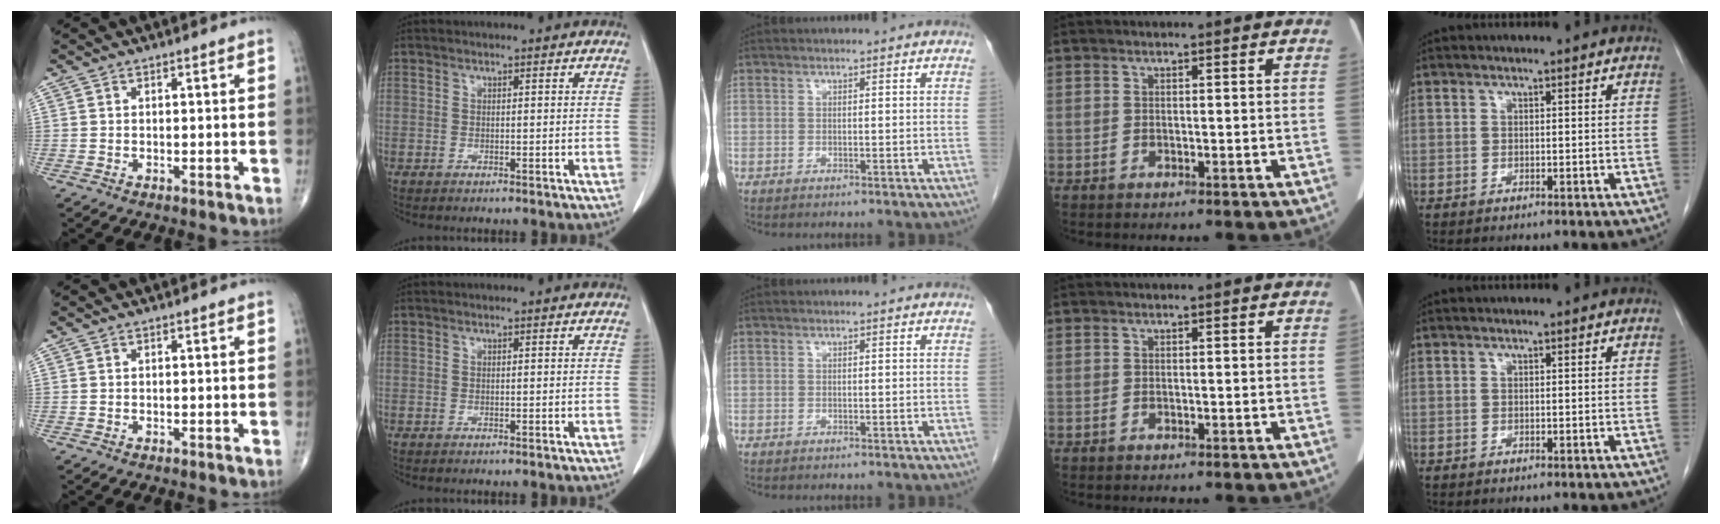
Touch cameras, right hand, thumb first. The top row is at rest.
{}